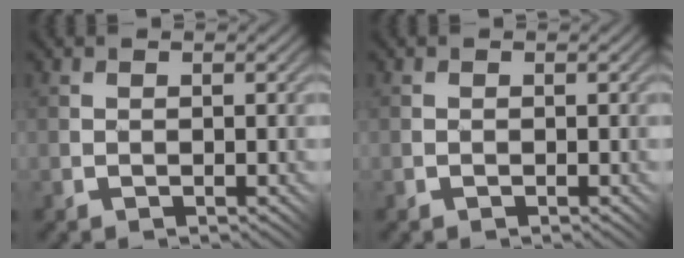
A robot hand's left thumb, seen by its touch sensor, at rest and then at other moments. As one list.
[{"total": 0.0}]